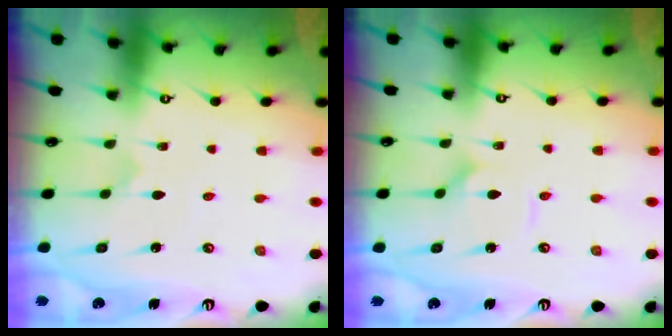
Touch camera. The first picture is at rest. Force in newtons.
{"total": 2.9, "press": 2.9, "slide": 0.2}